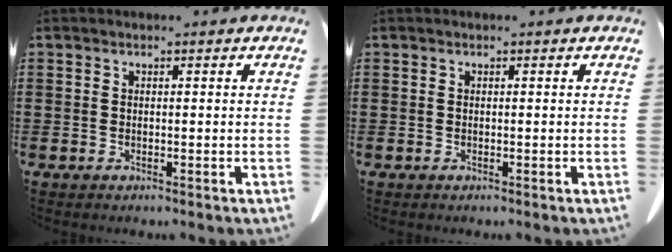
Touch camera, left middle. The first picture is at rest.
{"total": 0.0}